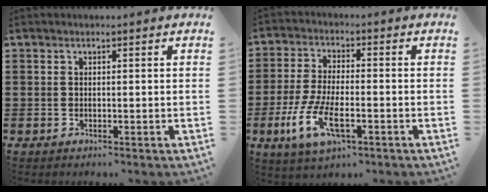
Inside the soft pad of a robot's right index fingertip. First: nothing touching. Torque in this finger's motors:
{"motor_torque": [2.15, 0.01, 0.33, 0.21]}